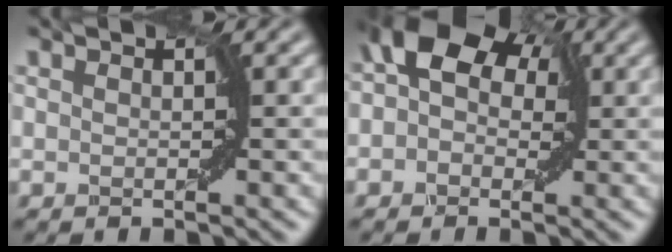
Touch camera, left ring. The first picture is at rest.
{"total": 6.9, "force": [1.9, 4.8, 4.6], "torque": [-0.064, 0.030, 0.010]}